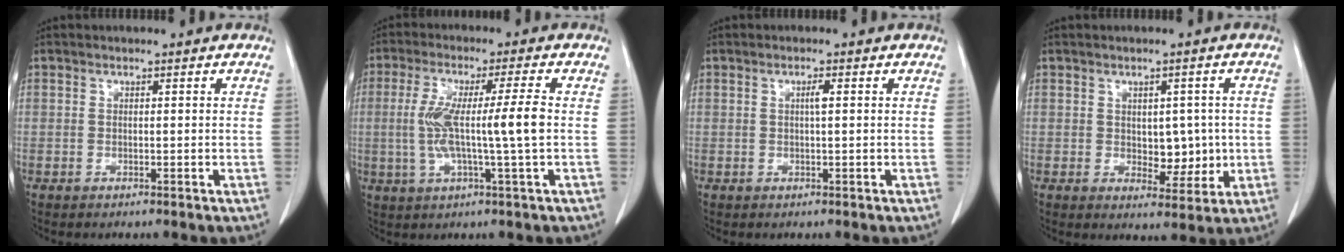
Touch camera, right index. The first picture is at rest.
{"total": 9.7, "force": [-0.2, -0.4, 9.7], "torque": [-0.193, 0.005, -0.004]}
{"total": 1.4, "force": [0.3, 0.1, 1.3], "torque": [-0.025, 0.003, 0.003]}
{"total": 5.4, "force": [0.0, 3.2, 4.4], "torque": [-0.050, 0.001, 0.010]}